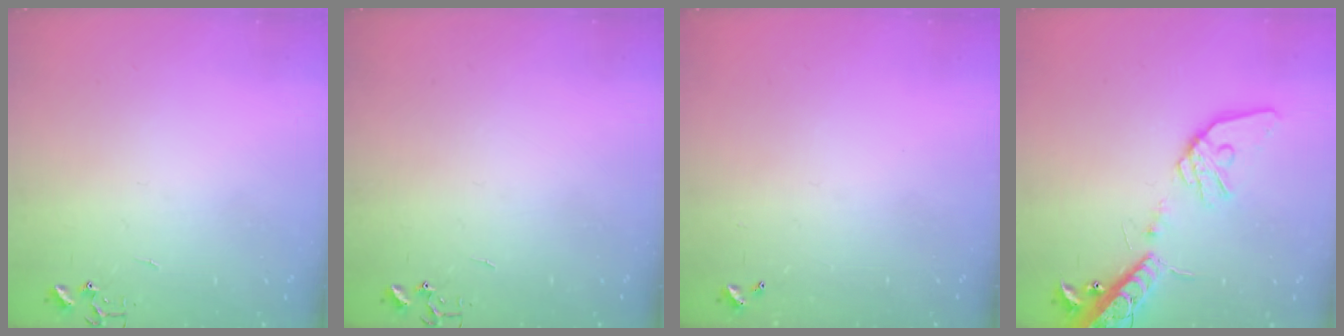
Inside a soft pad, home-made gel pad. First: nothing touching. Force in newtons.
{"total": 0.0}
{"total": 0.0}
{"total": 18.9, "press": 18.6, "slide": 3.4}